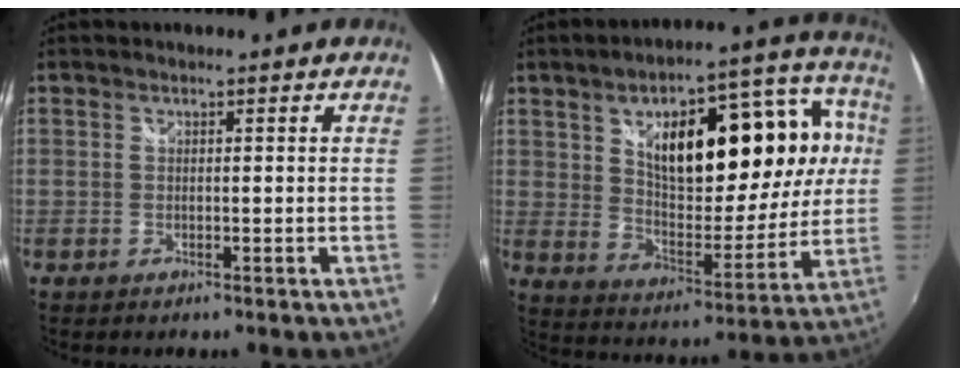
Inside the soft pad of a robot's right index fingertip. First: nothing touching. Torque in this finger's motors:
{"motor_torque": [1.74, -0.11, 0.61, 0.18]}